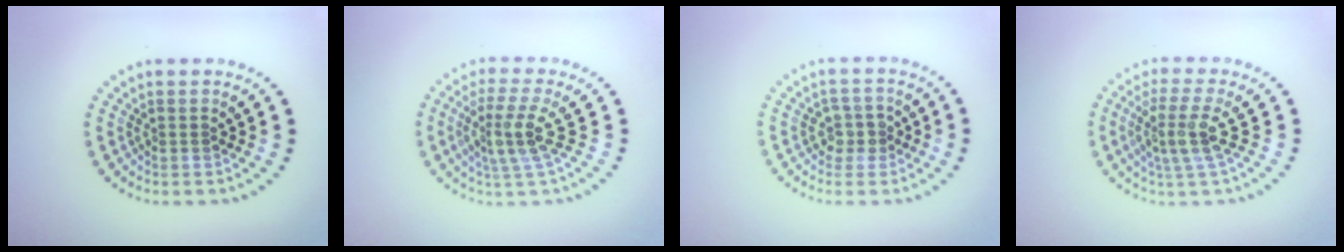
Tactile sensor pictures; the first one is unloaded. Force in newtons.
{"total": 3.7, "press": 2.8, "slide": 2.4}
{"total": 1.8, "press": 1.7, "slide": 0.5}
{"total": 3.7, "press": 2.7, "slide": 2.5}